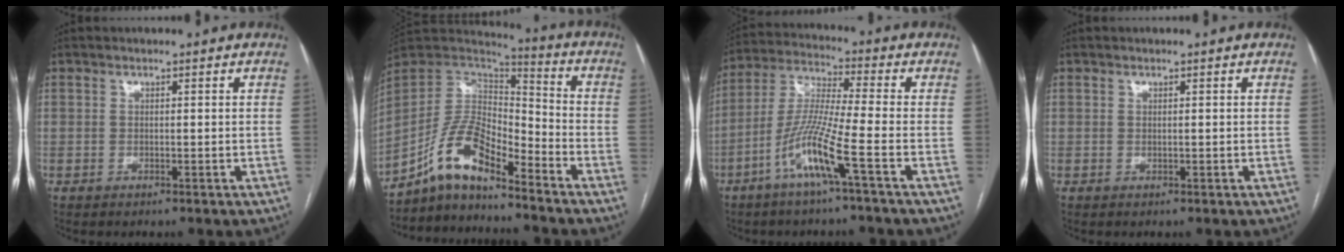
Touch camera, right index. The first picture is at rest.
{"total": 11.6, "force": [-8.4, 3.3, 7.2], "torque": [-0.144, 0.031, -0.158]}
{"total": 10.2, "force": [-4.9, -1.0, 8.9], "torque": [-0.187, -0.004, -0.100]}
{"total": 0.0}